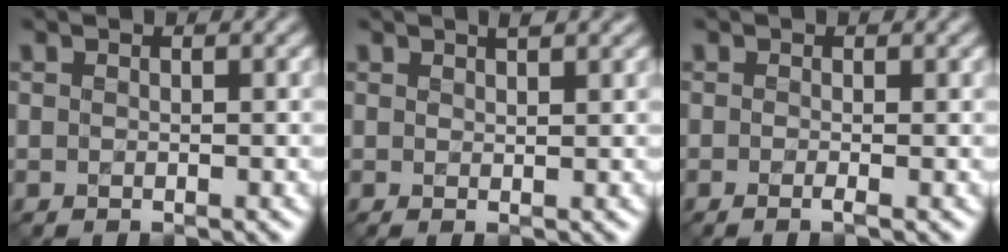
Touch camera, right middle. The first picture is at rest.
{"total": 1.6, "force": [1.1, 0.4, 1.2], "torque": [-0.010, 0.004, 0.013]}
{"total": 0.8, "force": [0.0, 0.2, 0.8], "torque": [-0.011, -0.002, -0.006]}